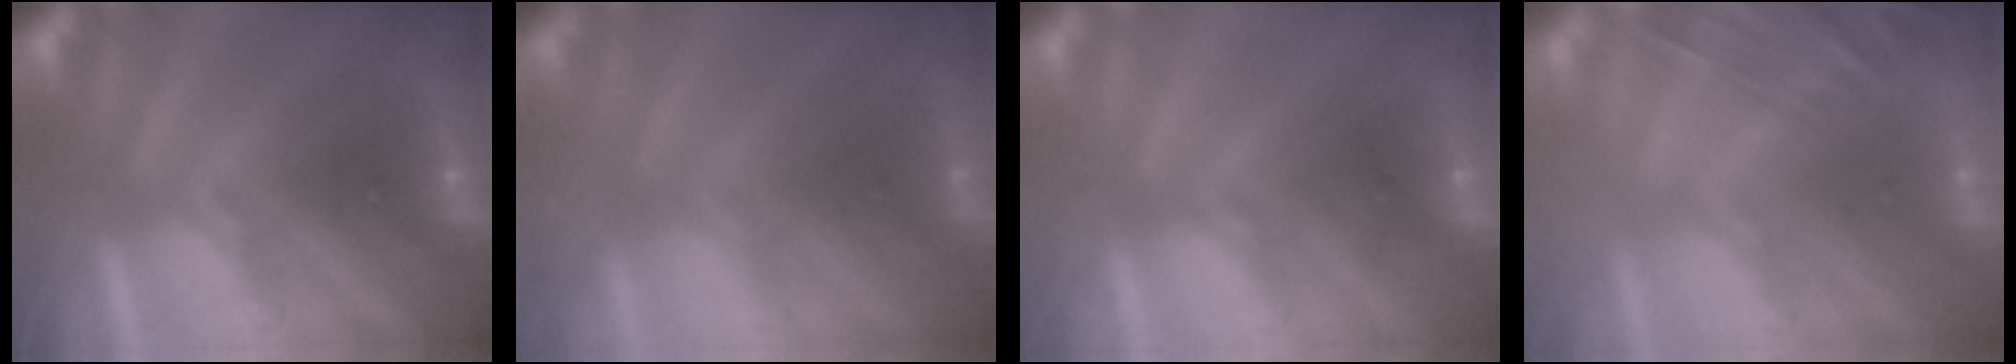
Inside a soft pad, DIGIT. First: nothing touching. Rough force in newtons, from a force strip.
{"total": 8.5}
{"total": 1.7}
{"total": 7.2}